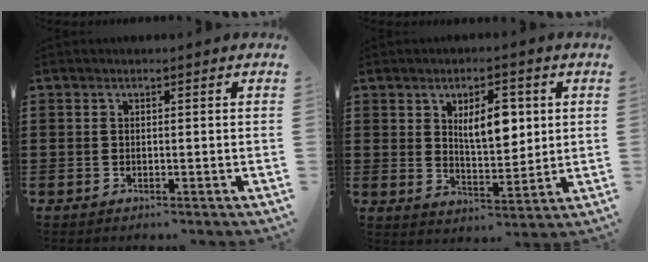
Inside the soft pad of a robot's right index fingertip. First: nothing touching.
{"total": 7.1, "force": [2.1, 3.5, 5.8], "torque": [-0.098, 0.002, 0.029]}